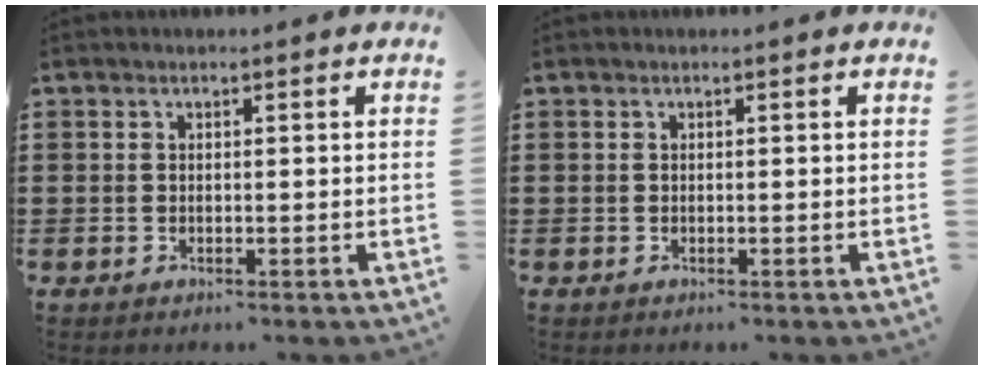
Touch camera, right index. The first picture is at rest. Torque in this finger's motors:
{"motor_torque": [0.00, 0.00, 0.00, -0.01]}